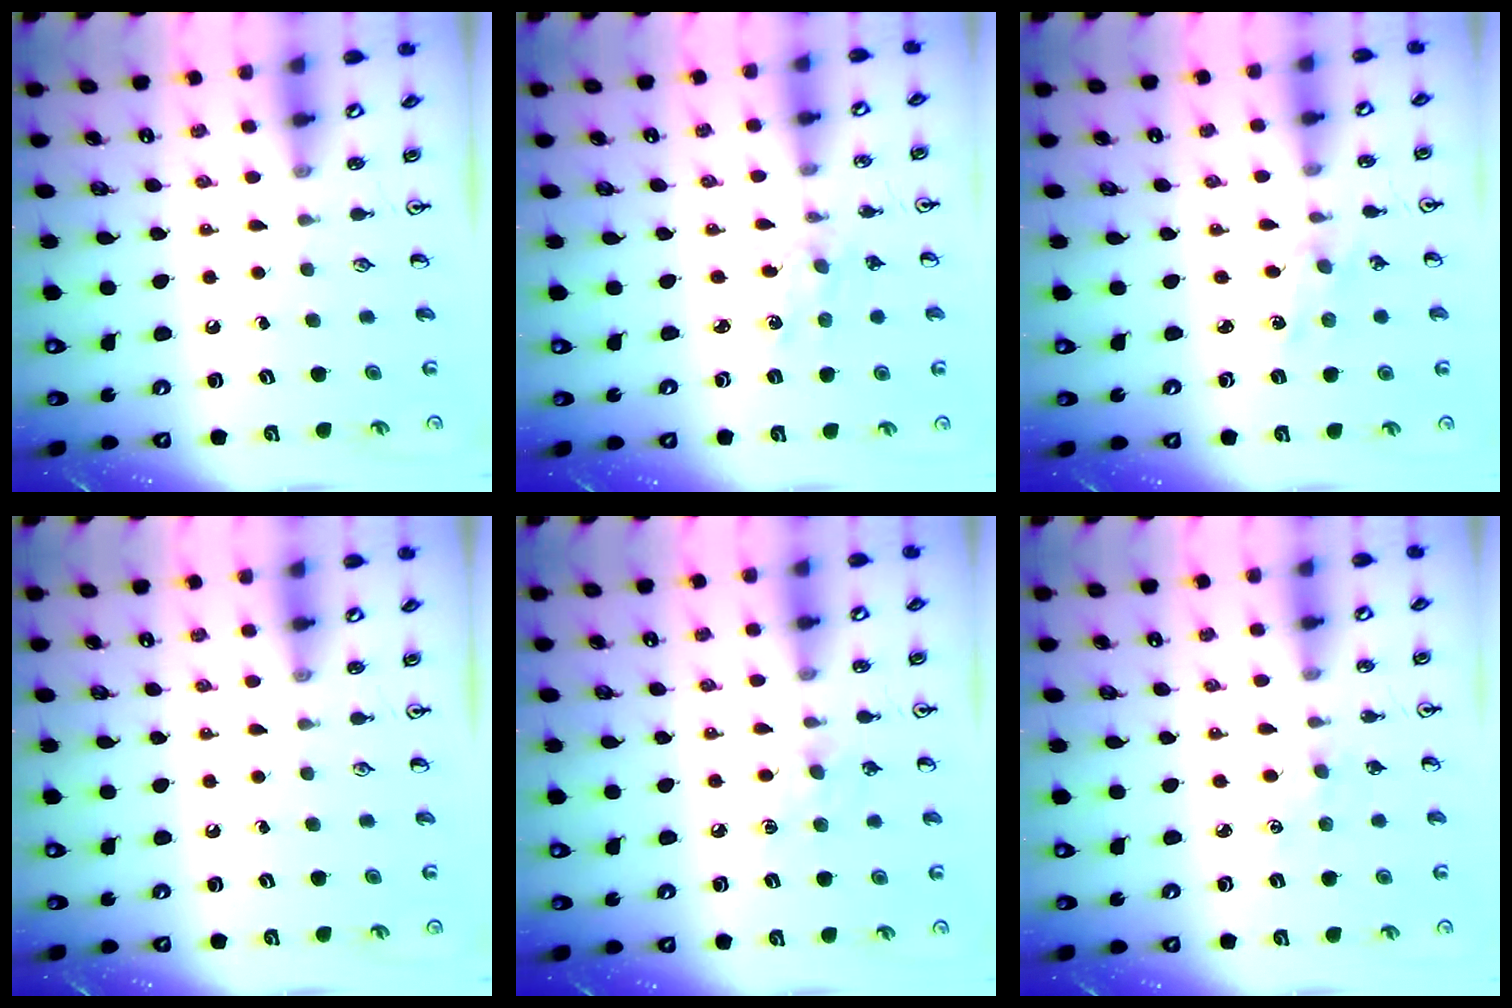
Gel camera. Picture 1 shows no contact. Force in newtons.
{"total": 2.0, "press": 1.9, "slide": 0.4}
{"total": 1.3, "press": 1.3, "slide": 0.2}
{"total": 0.0}
{"total": 6.9, "press": 6.9, "slide": 0.7}
{"total": 1.9, "press": 1.9, "slide": 0.3}